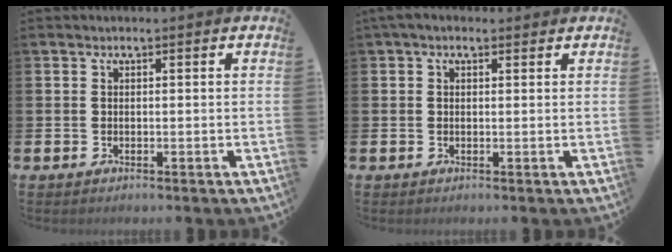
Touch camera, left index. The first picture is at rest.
{"total": 1.6, "force": [0.9, 1.0, 0.9], "torque": [-0.010, 0.008, 0.014]}